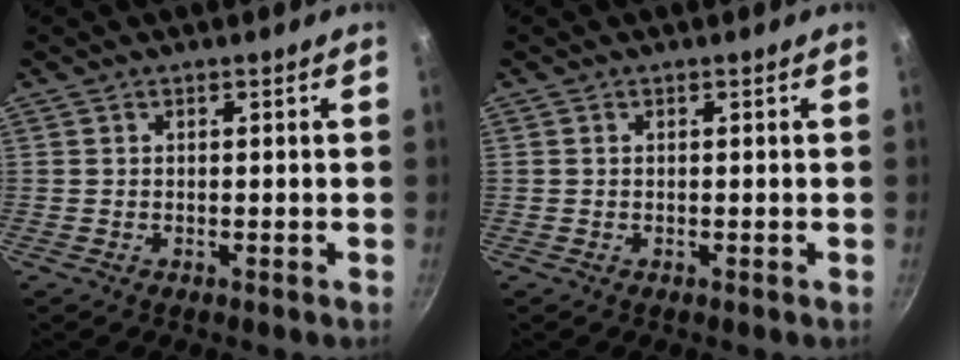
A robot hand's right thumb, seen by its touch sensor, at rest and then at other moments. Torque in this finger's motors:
{"motor_torque": [-0.30, 0.09, -0.20, 0.09, -0.02]}